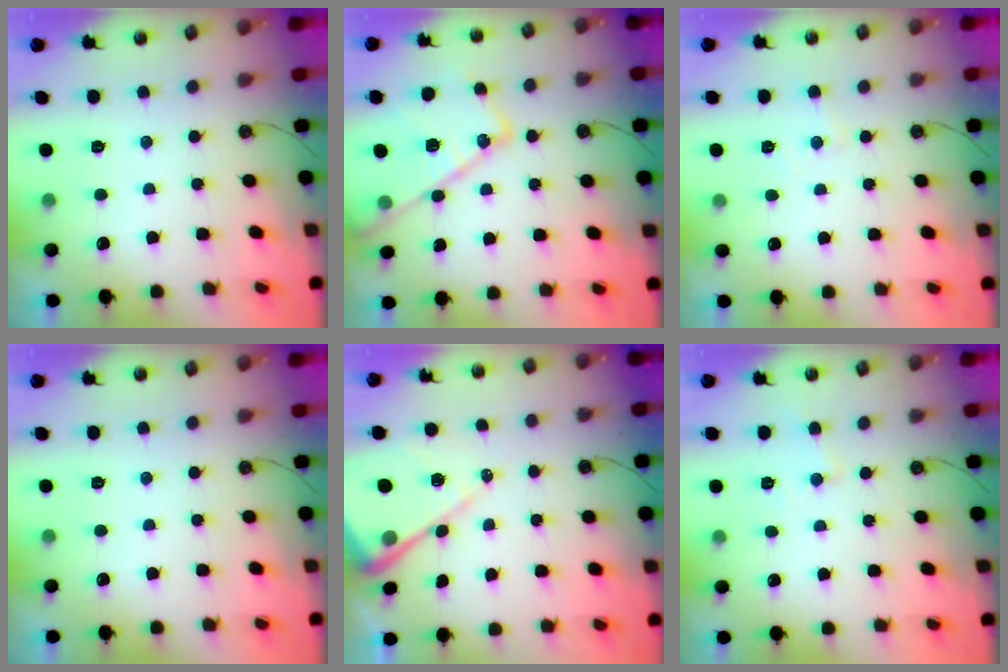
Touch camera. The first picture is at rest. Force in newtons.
{"total": 18.1, "press": 18.1, "slide": 1.0}
{"total": 4.6, "press": 4.6, "slide": 0.7}
{"total": 0.0}
{"total": 11.6, "press": 11.5, "slide": 1.5}
{"total": 5.6, "press": 5.6, "slide": 0.8}